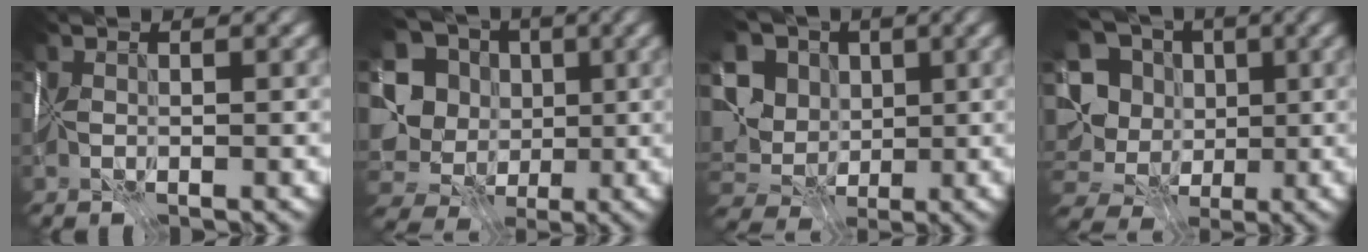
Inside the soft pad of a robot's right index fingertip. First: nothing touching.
{"total": 13.2, "force": [-0.5, 12.0, 5.4], "torque": [-0.138, -0.002, -0.005]}
{"total": 11.1, "force": [2.2, 9.3, 5.7], "torque": [-0.114, 0.009, 0.028]}
{"total": 11.2, "force": [-0.1, 10.0, 5.0], "torque": [-0.122, 0.012, -0.002]}